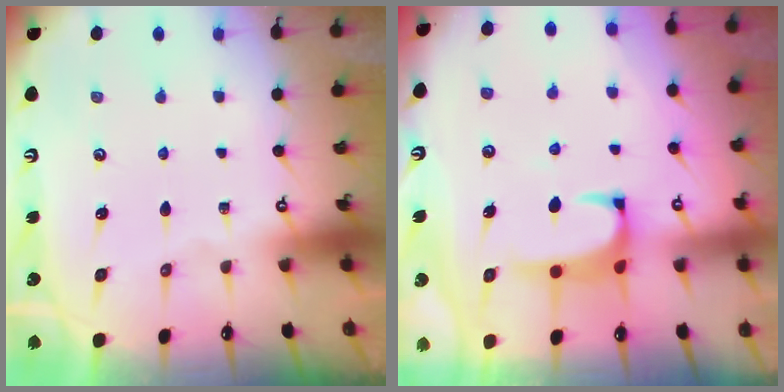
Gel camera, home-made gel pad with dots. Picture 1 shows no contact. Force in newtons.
{"total": 1.2, "press": 1.1, "slide": 0.5}